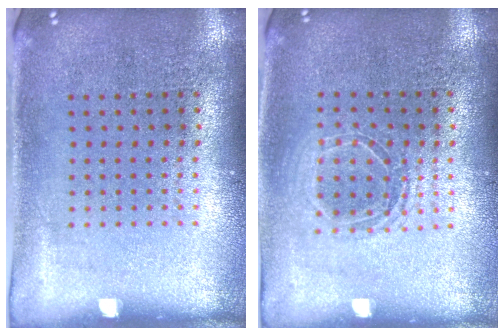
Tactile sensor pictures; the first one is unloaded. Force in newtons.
{"total": 1.4, "press": 1.2, "slide": 0.7}